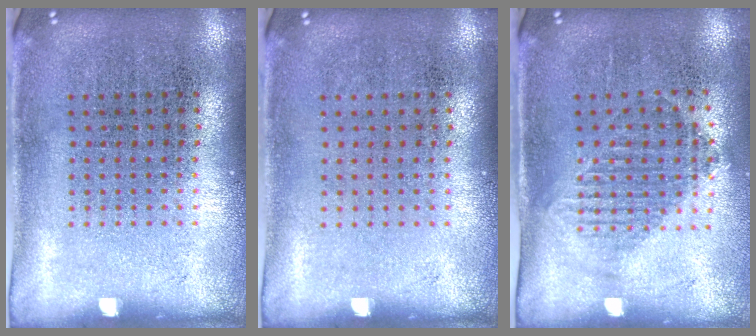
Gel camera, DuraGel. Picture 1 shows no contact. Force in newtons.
{"total": 0.0}
{"total": 1.2, "press": 1.1, "slide": 0.5}